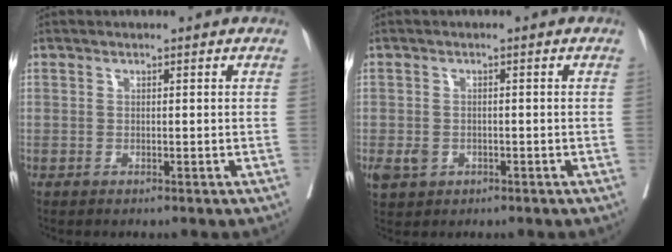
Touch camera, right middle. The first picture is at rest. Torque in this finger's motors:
{"motor_torque": [0.37, -0.35, 0.00, 0.03]}